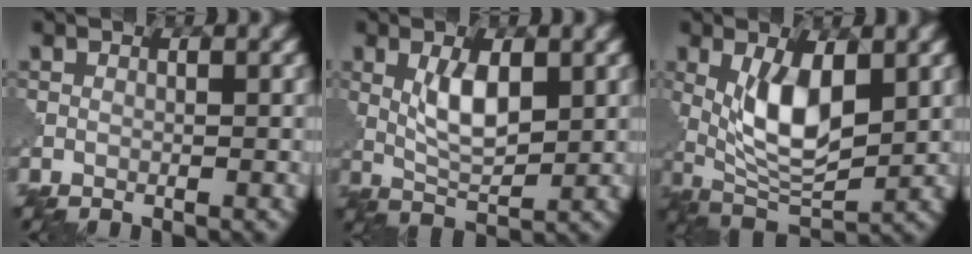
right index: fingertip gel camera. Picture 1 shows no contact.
{"total": 4.2, "force": [1.4, 1.7, 3.6], "torque": [-0.073, -0.003, 0.031]}
{"total": 6.6, "force": [1.6, 2.8, 5.8], "torque": [-0.117, -0.011, 0.034]}